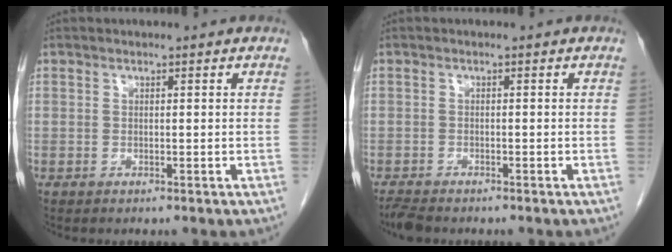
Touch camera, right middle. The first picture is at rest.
{"total": 2.9, "force": [-2.6, 0.7, 1.2], "torque": [-0.027, -0.010, -0.044]}